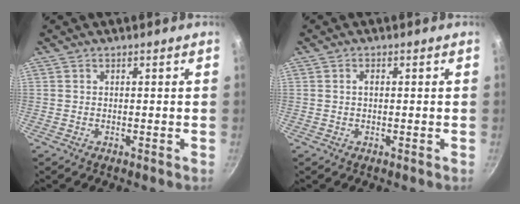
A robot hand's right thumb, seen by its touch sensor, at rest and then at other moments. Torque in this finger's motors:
{"motor_torque": [0.01, 0.31, 0.33, 0.30, -0.02]}